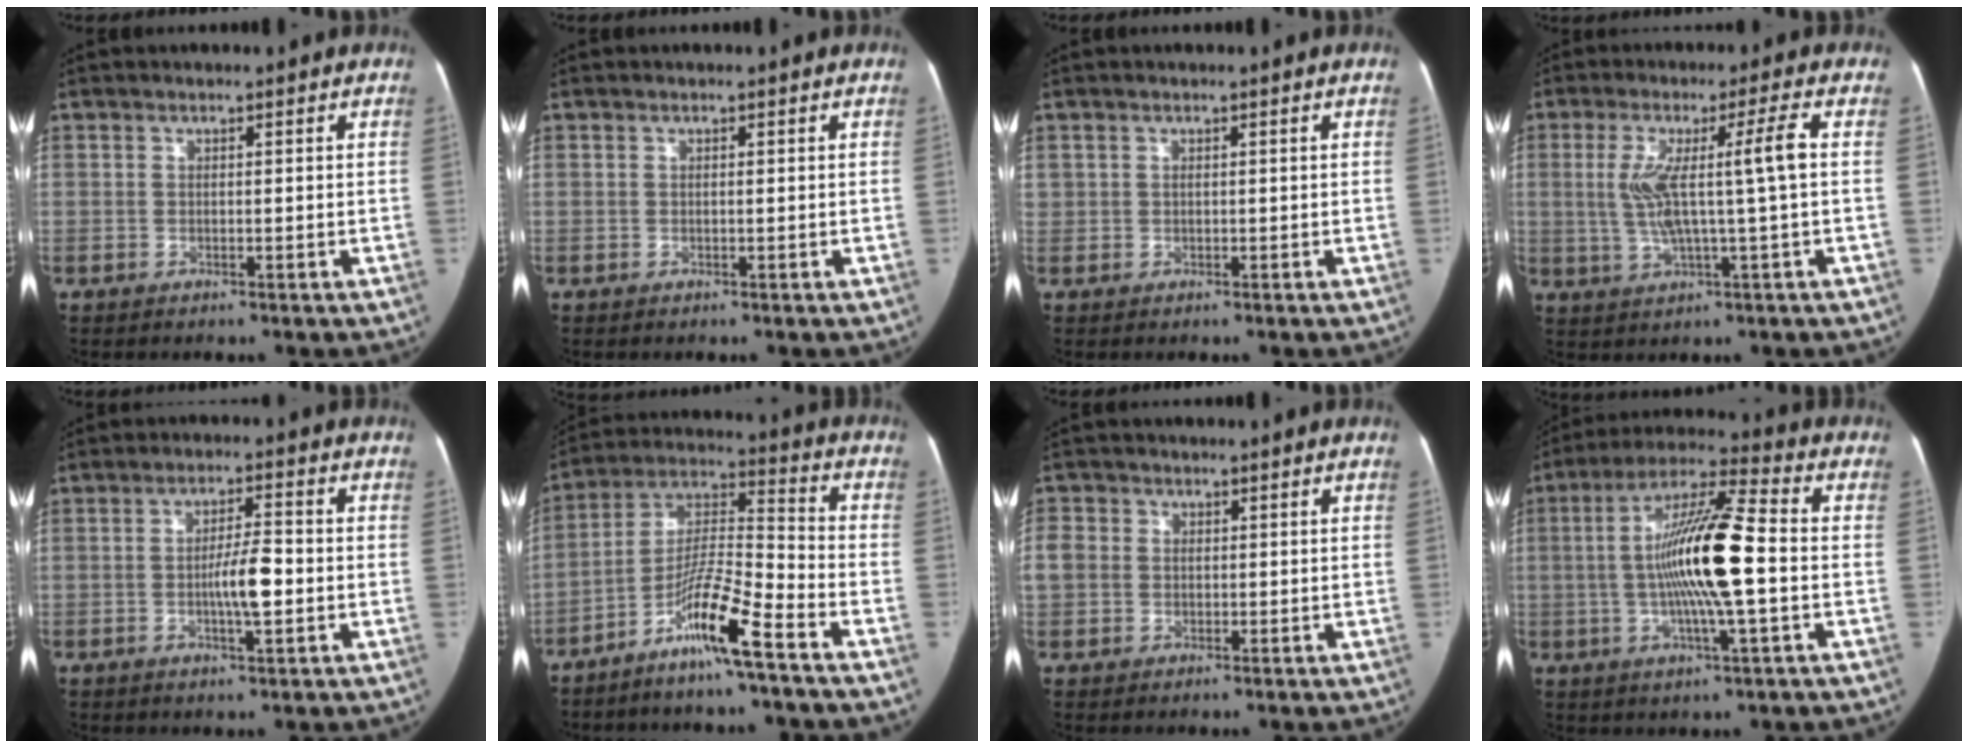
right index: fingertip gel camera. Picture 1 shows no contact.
{"total": 0.0}
{"total": 0.6, "force": [0.2, 0.5, 0.2], "torque": [0.001, 0.008, 0.004]}
{"total": 8.7, "force": [0.6, -0.8, 8.7], "torque": [-0.165, 0.007, 0.017]}
{"total": 5.6, "force": [-1.2, 0.9, 5.4], "torque": [-0.101, 0.002, -0.019]}
{"total": 11.8, "force": [-7.5, -0.1, 9.1], "torque": [-0.175, -0.004, -0.143]}
{"total": 4.3, "force": [0.3, 3.9, 1.8], "torque": [-0.051, 0.019, 0.008]}
{"total": 14.6, "force": [-1.2, 1.1, 14.5], "torque": [-0.271, 0.009, -0.026]}